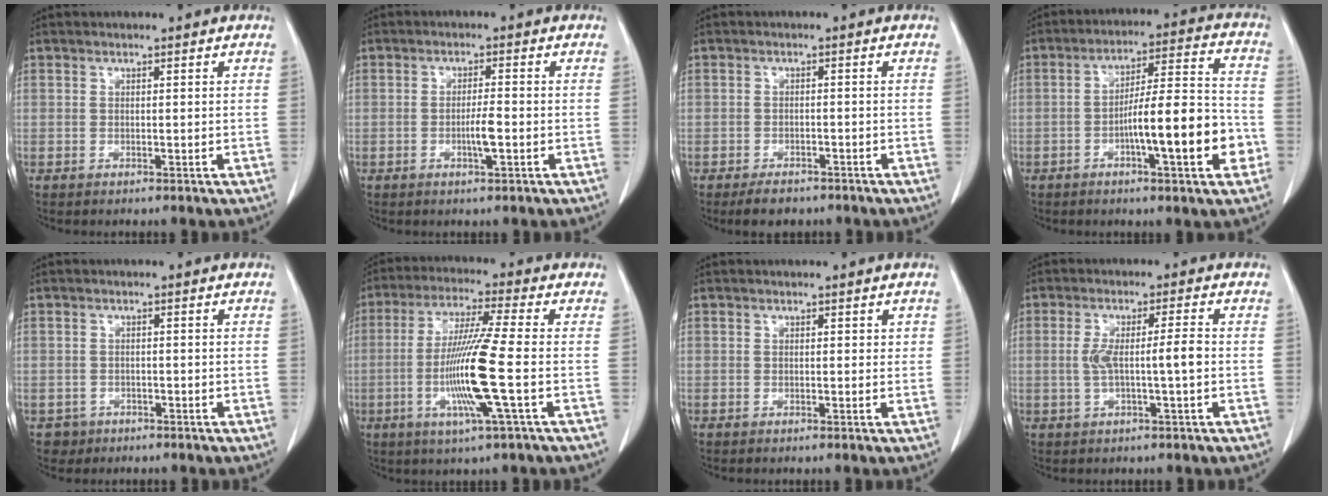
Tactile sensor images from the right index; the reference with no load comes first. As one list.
[{"total": 3.0, "force": [-0.9, 0.2, 2.9], "torque": [-0.055, -0.002, -0.014]}, {"total": 3.5, "force": [-2.6, 1.9, 1.3], "torque": [-0.022, 0.001, -0.035]}, {"total": 13.6, "force": [-4.1, 1.5, 12.8], "torque": [-0.198, 0.014, -0.062]}, {"total": 2.1, "force": [-1.1, 1.8, -0.2], "torque": [0.003, 0.009, -0.018]}, {"total": 12.1, "force": [-2.6, -1.2, 11.7], "torque": [-0.236, -0.015, -0.056]}, {"total": 0.9, "force": [0.5, 0.7, 0.3], "torque": [0.006, 0.005, 0.003]}, {"total": 5.3, "force": [-0.5, 0.1, 5.3], "torque": [-0.102, 0.009, -0.004]}]